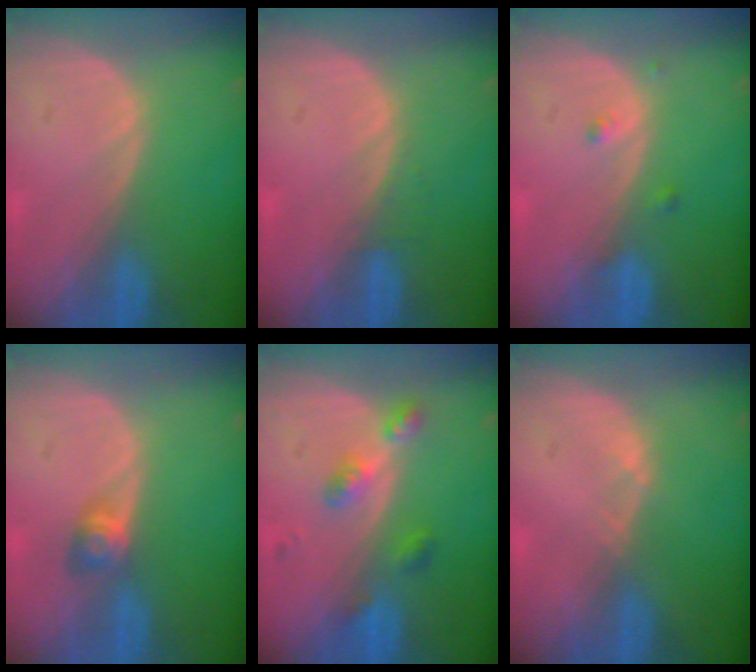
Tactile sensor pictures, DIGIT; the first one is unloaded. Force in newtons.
{"total": 1.0, "press": 0.9, "slide": 0.3}
{"total": 1.3, "press": 1.3, "slide": 0.0}
{"total": 2.9, "press": 2.6, "slide": 1.4}
{"total": 4.8, "press": 4.3, "slide": 2.0}
{"total": 0.6, "press": 0.5, "slide": 0.2}